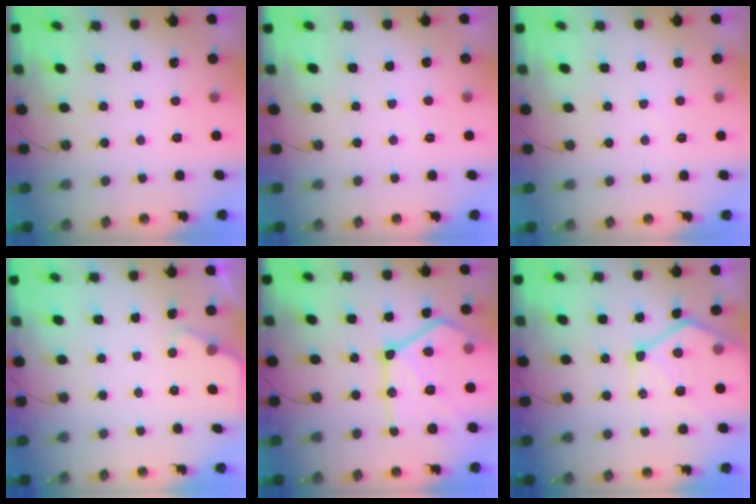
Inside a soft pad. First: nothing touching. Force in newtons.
{"total": 3.9, "press": 3.9, "slide": 0.6}
{"total": 3.2, "press": 3.2, "slide": 0.5}
{"total": 1.7, "press": 1.7, "slide": 0.3}
{"total": 24.1, "press": 24.0, "slide": 1.9}
{"total": 16.1, "press": 16.0, "slide": 1.5}